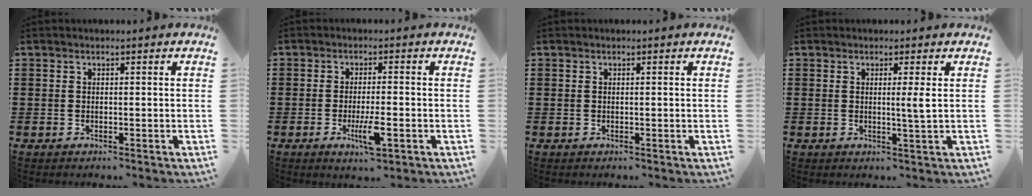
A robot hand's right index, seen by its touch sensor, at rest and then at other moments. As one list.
[{"total": 5.3, "force": [-1.9, 1.1, 4.8], "torque": [-0.098, -0.015, -0.036]}, {"total": 0.0}, {"total": 2.7, "force": [0.6, -0.5, 2.6], "torque": [-0.051, -0.006, 0.008]}]